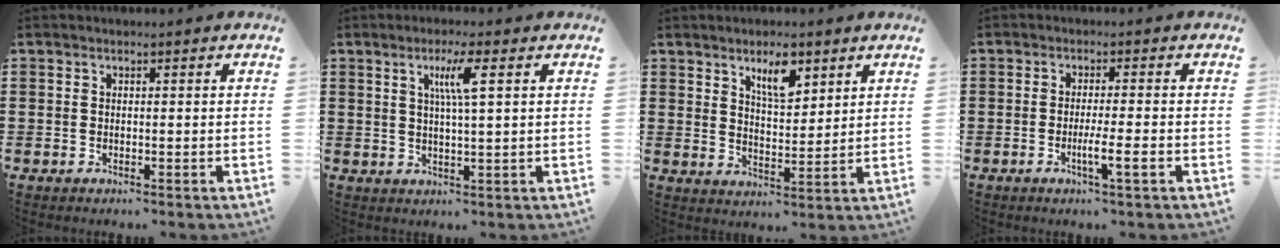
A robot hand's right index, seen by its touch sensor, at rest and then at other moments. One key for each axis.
{"total": 4.8, "fx": 1.8, "fy": 0.1, "fz": 4.5, "tx": -0.092, "ty": 0.002, "tz": 0.025}
{"total": 5.8, "fx": 3.7, "fy": 2.2, "fz": 4.0, "tx": -0.063, "ty": -0.003, "tz": 0.059}
{"total": 3.8, "fx": -1.5, "fy": -0.1, "fz": 3.6, "tx": -0.059, "ty": -0.011, "tz": -0.026}